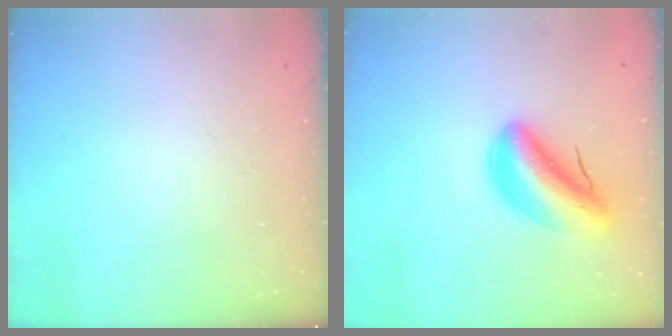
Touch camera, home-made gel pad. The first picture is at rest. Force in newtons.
{"total": 7.0, "press": 6.6, "slide": 2.6}